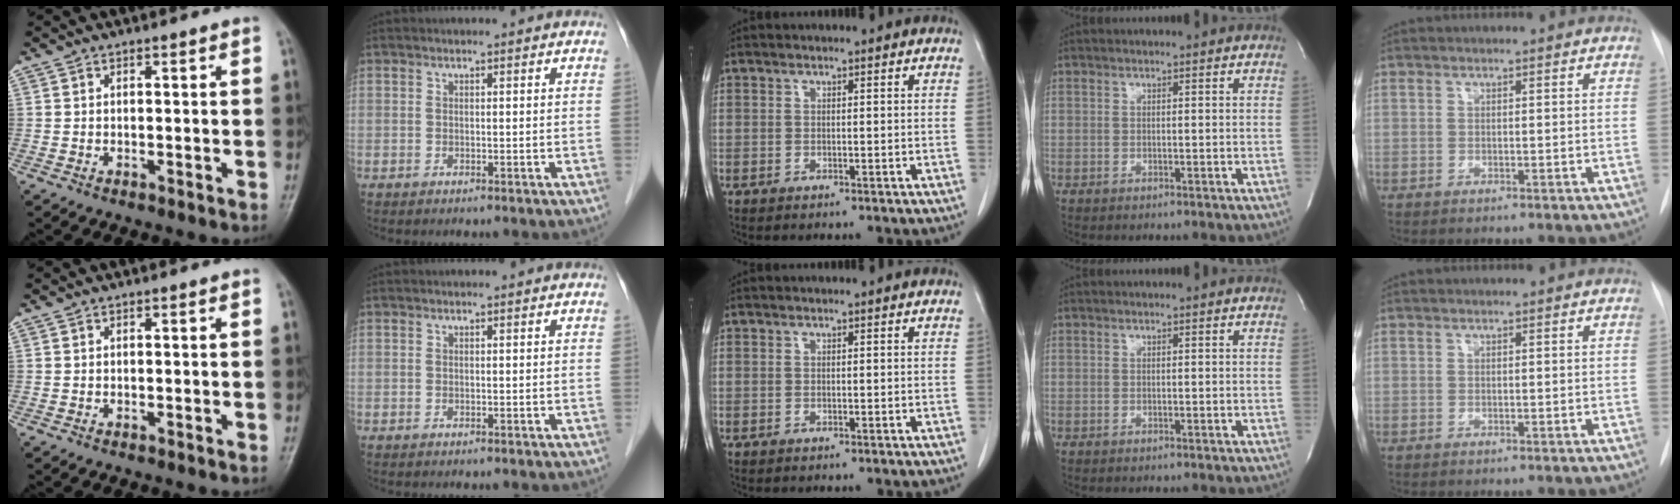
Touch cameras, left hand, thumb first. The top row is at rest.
{}